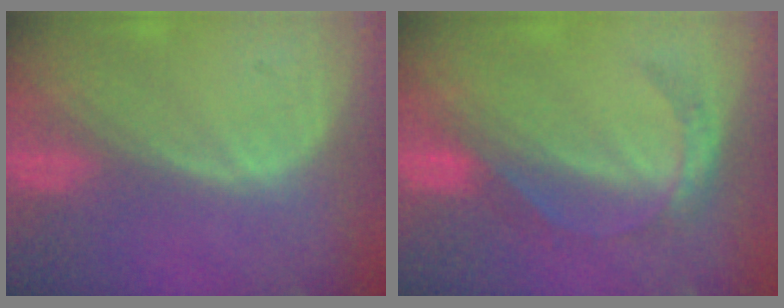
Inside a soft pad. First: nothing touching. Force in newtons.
{"total": 4.4, "press": 4.1, "slide": 1.4}